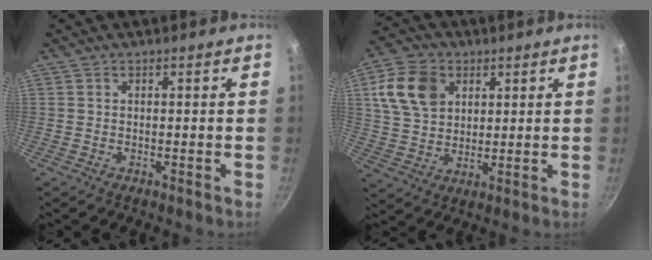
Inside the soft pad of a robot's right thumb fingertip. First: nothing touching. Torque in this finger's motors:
{"motor_torque": [-1.04, 1.32, 0.23, -0.17, 0.05]}